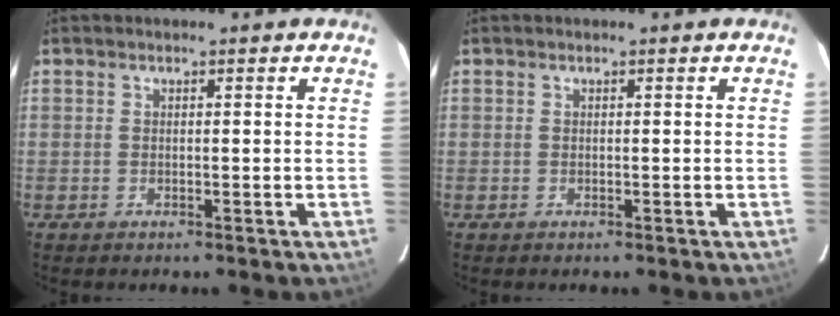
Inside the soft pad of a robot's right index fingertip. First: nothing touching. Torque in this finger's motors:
{"motor_torque": [0.00, 0.00, 0.00, 0.00]}